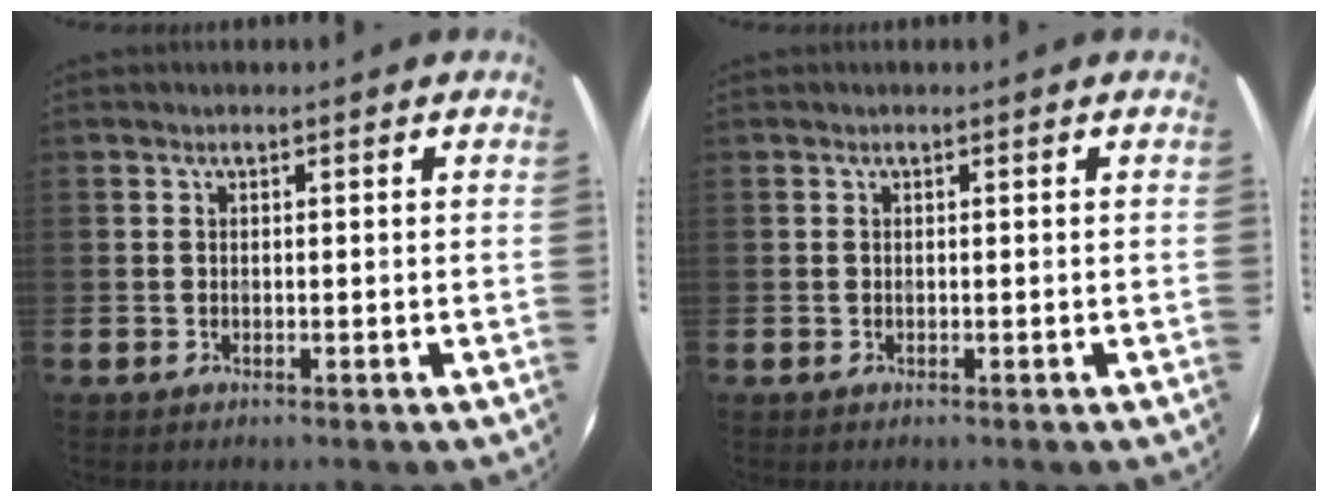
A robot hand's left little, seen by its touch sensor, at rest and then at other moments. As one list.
[{"total": 0.0}]